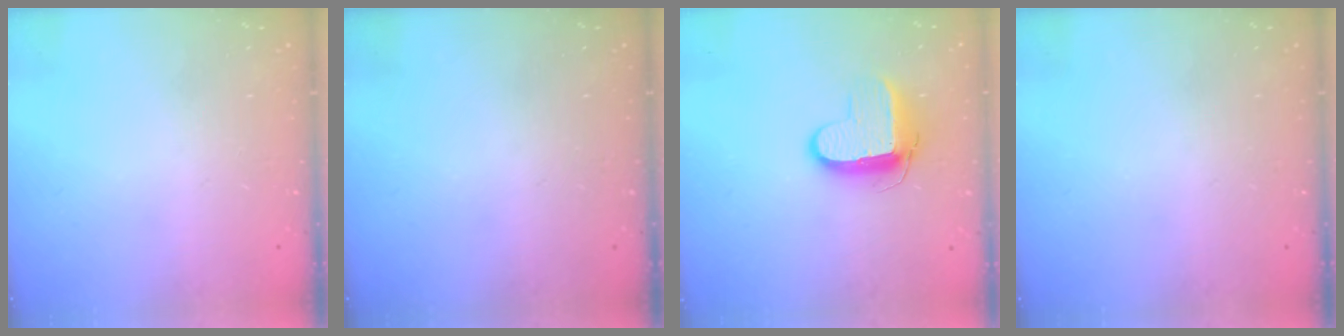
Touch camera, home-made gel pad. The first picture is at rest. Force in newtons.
{"total": 0.0}
{"total": 10.2, "press": 10.1, "slide": 0.8}
{"total": 0.0}